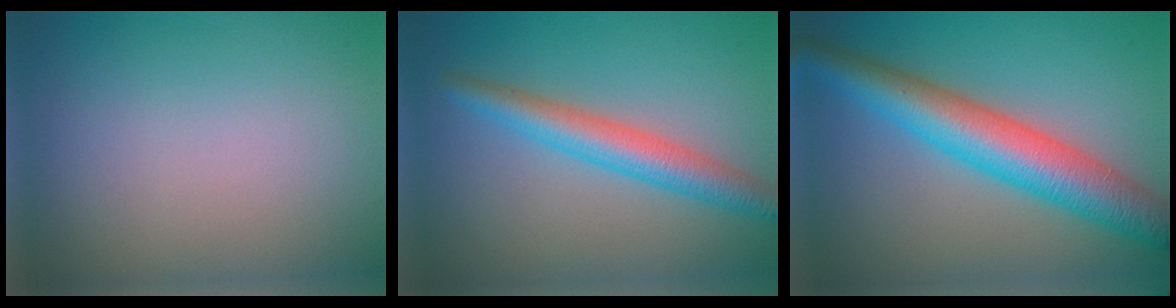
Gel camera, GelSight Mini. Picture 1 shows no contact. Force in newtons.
{"total": 4.2, "press": 4.2, "slide": 0.2}
{"total": 7.8, "press": 7.8, "slide": 0.0}